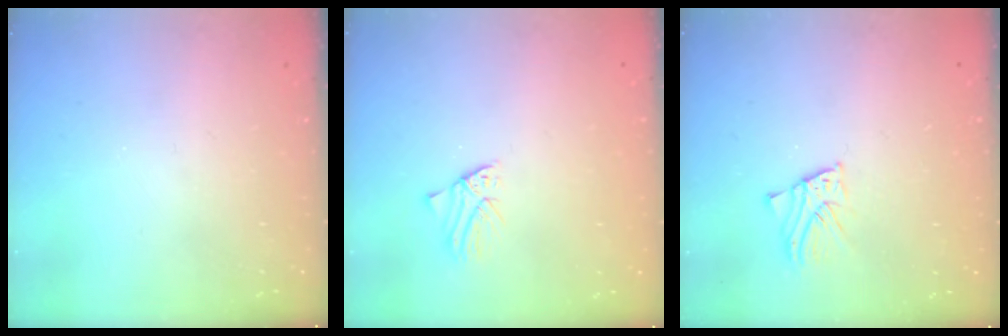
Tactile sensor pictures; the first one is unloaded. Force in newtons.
{"total": 0.8, "press": 0.8, "slide": 0.1}
{"total": 2.5, "press": 2.5, "slide": 0.2}